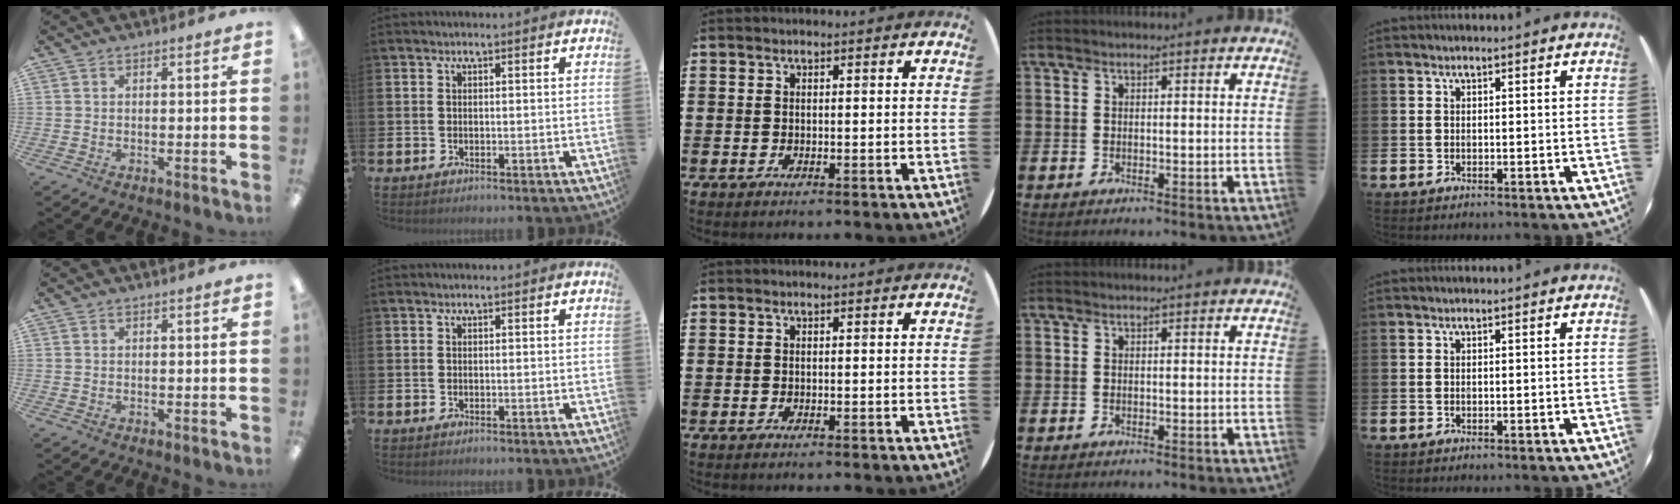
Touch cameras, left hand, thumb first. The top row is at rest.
{}